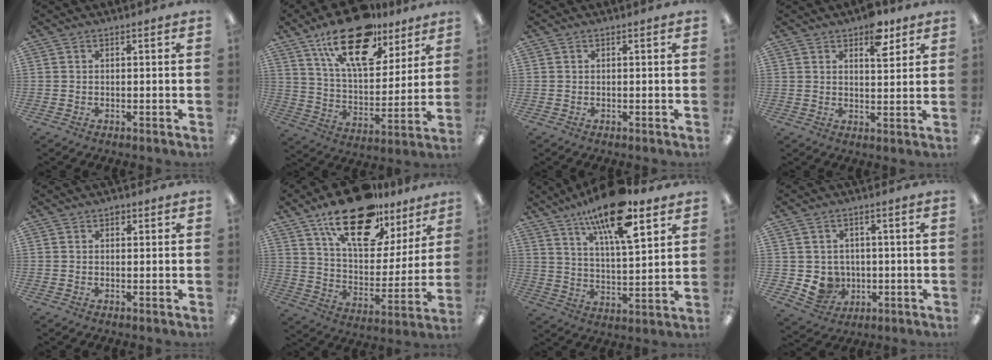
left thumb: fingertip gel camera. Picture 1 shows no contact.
{"total": 22.3, "force": [14.2, 10.3, 13.9], "torque": [-0.224, -0.068, 0.245]}
{"total": 0.0}
{"total": 8.2, "force": [5.1, 3.9, 5.0], "torque": [-0.047, -0.030, 0.082]}
{"total": 1.4, "force": [0.9, 0.9, 0.6], "torque": [-0.005, -0.001, 0.014]}
{"total": 21.7, "force": [14.6, 9.8, 12.7], "torque": [-0.195, -0.089, 0.252]}
{"total": 18.8, "force": [12.5, 6.0, 12.6], "torque": [-0.216, -0.061, 0.204]}
{"total": 6.2, "force": [-0.1, 6.1, 1.3], "torque": [-0.036, -0.002, 0.008]}